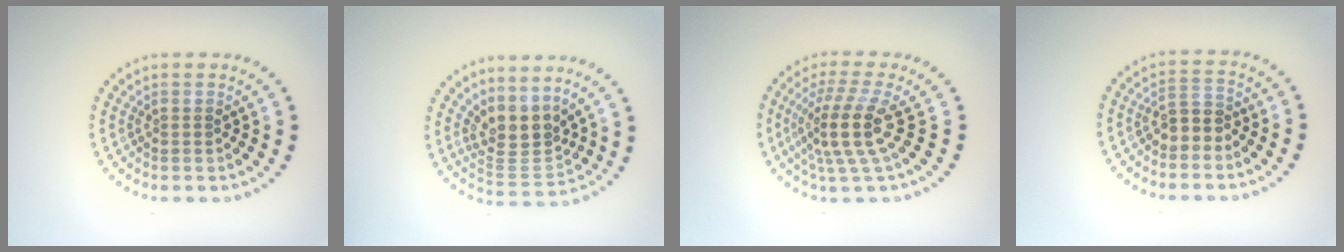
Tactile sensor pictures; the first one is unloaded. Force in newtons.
{"total": 3.8, "press": 3.0, "slide": 2.3}
{"total": 4.6, "press": 3.4, "slide": 3.0}
{"total": 2.4, "press": 2.2, "slide": 1.0}